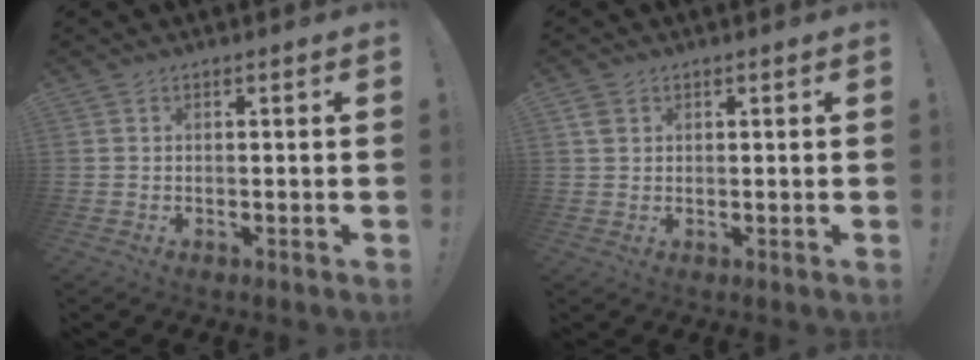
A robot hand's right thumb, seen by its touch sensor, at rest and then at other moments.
{"total": 2.6, "force": [1.1, 2.0, 1.2], "torque": [-0.023, 0.005, 0.023]}